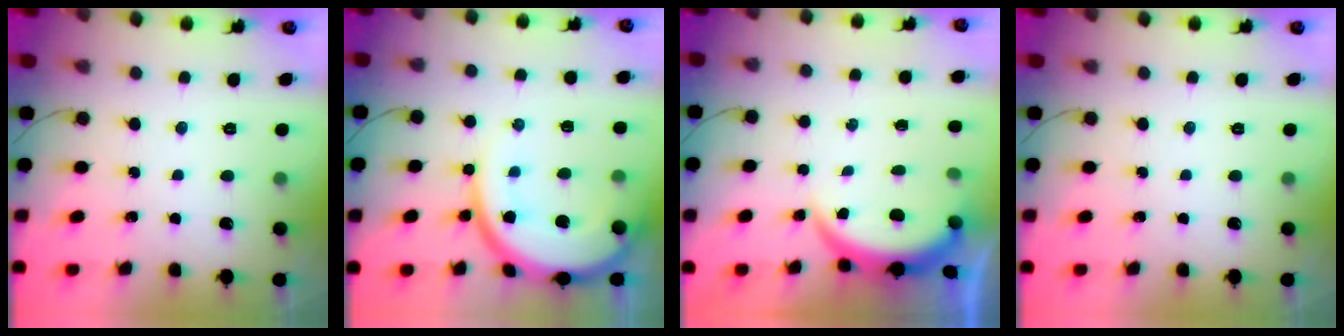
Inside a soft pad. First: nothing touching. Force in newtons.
{"total": 15.1, "press": 15.0, "slide": 1.9}
{"total": 4.0, "press": 4.0, "slide": 0.2}
{"total": 0.0}